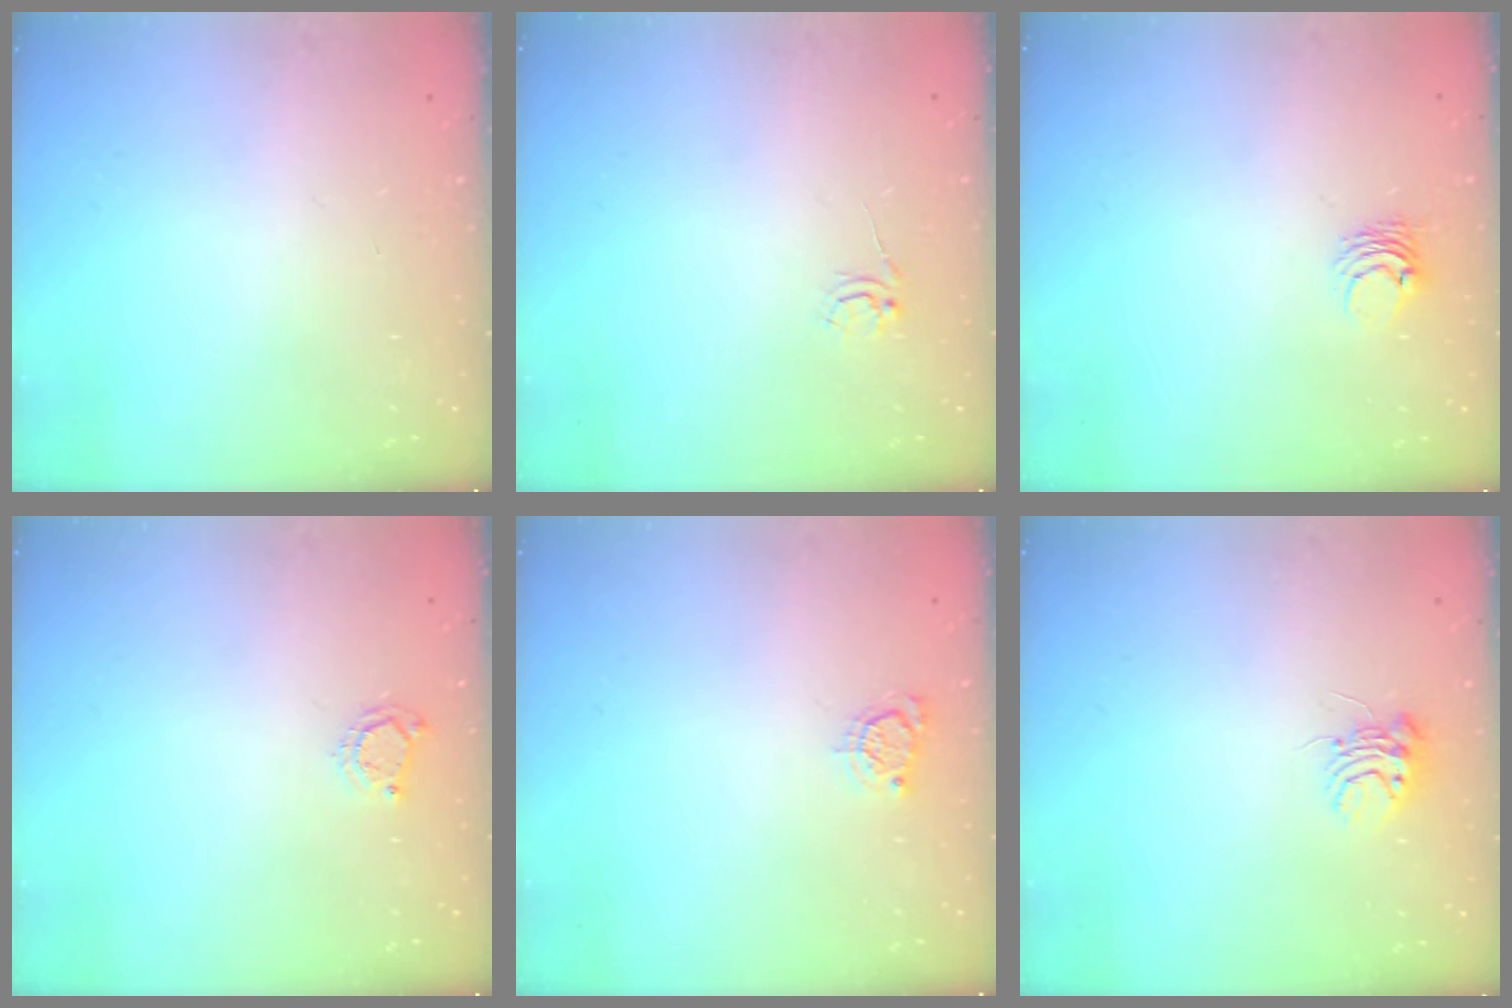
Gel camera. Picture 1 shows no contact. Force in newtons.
{"total": 2.5, "press": 2.5, "slide": 0.2}
{"total": 3.8, "press": 3.8, "slide": 0.5}
{"total": 3.8, "press": 3.7, "slide": 0.6}
{"total": 3.3, "press": 3.3, "slide": 0.5}
{"total": 5.4, "press": 5.4, "slide": 0.3}